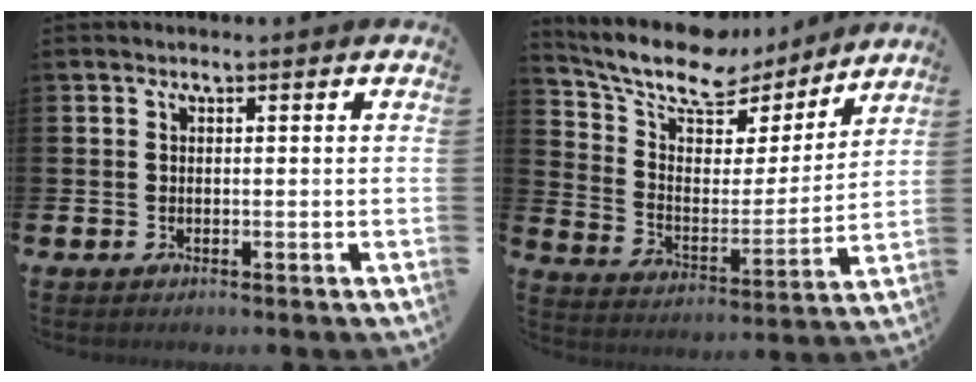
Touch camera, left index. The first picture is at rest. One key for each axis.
{"total": 12.0, "fx": 10.2, "fy": 4.8, "fz": 4.3, "tx": -0.116, "ty": -0.061, "tz": 0.176}